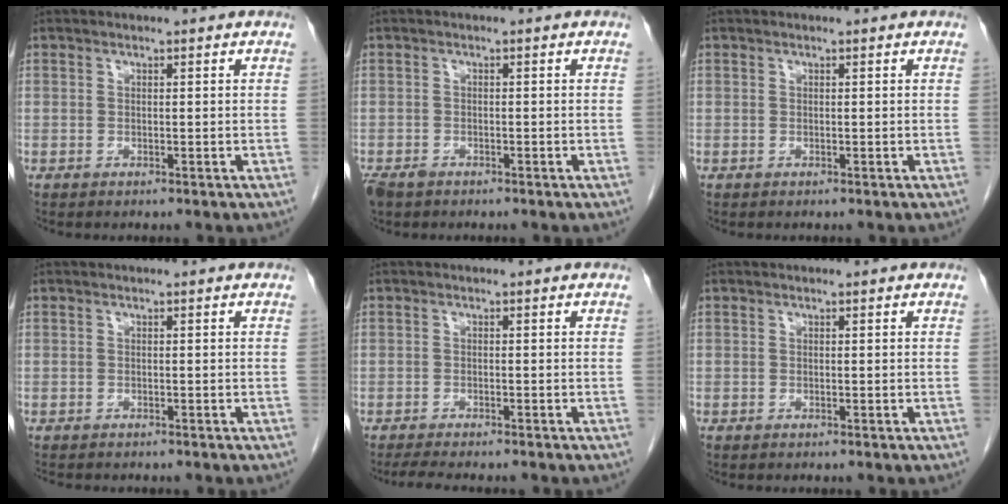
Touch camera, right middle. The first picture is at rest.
{"total": 2.9, "force": [-2.2, 1.5, 1.3], "torque": [-0.028, -0.005, -0.036]}
{"total": 0.0}
{"total": 3.3, "force": [-2.8, 0.9, 1.4], "torque": [-0.026, -0.008, -0.035]}
{"total": 5.8, "force": [-5.1, 0.9, 2.8], "torque": [-0.040, -0.012, -0.075]}
{"total": 0.0}